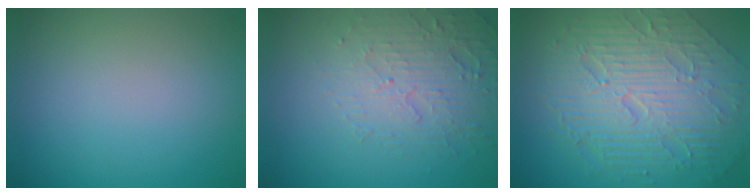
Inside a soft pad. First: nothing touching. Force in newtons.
{"total": 5.0, "press": 3.3, "slide": 3.8}
{"total": 10.3, "press": 6.8, "slide": 7.7}